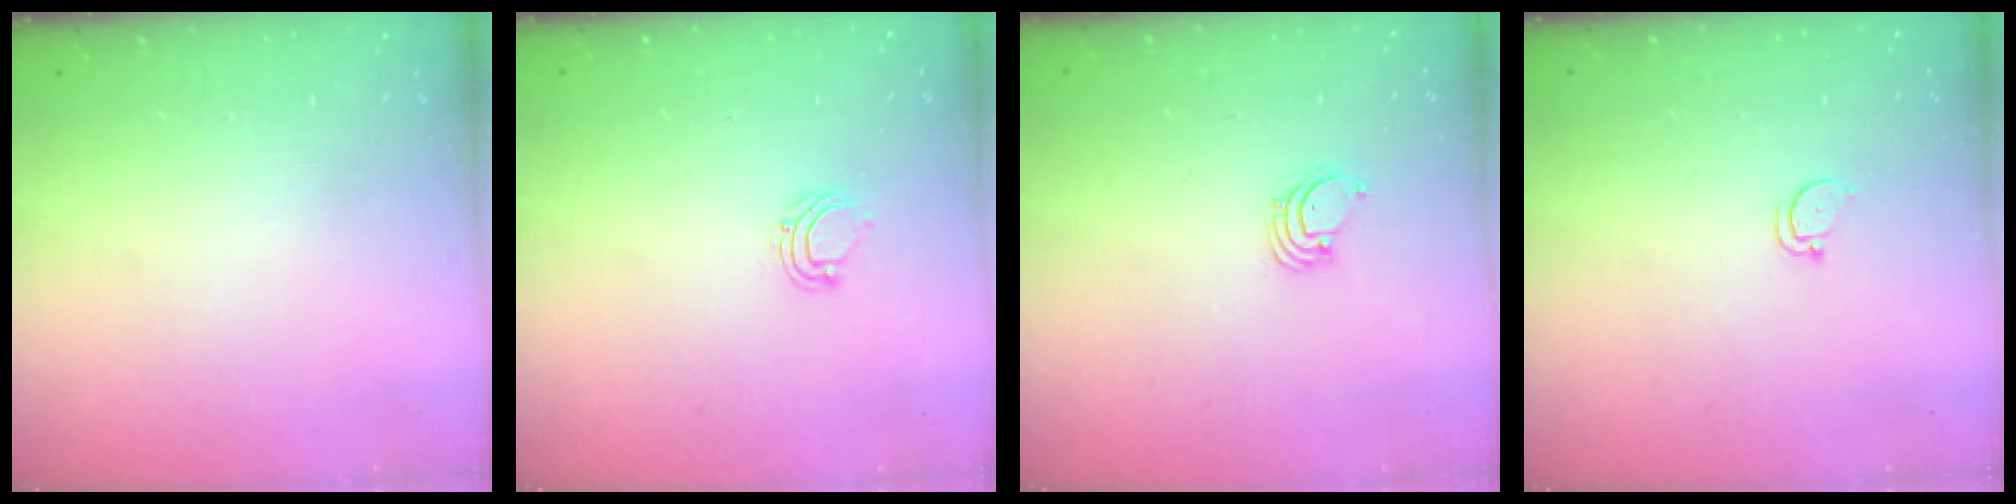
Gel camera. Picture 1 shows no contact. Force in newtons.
{"total": 6.8, "press": 6.8, "slide": 0.5}
{"total": 1.6, "press": 1.6, "slide": 0.1}
{"total": 2.2, "press": 2.2, "slide": 0.2}